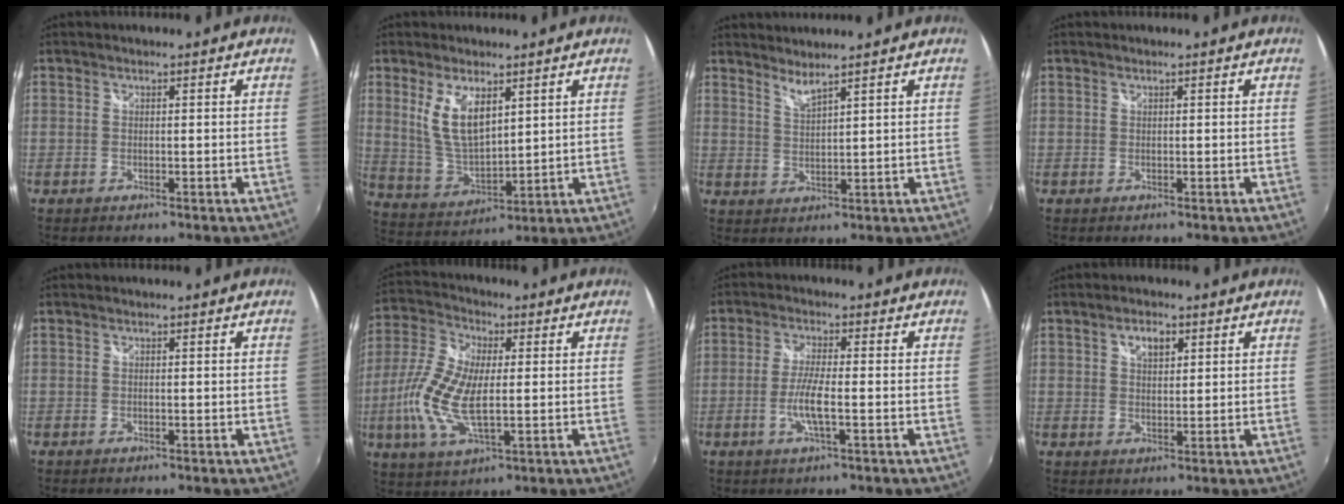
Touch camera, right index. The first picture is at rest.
{"total": 9.6, "force": [4.2, 4.1, 7.6], "torque": [-0.149, -0.003, 0.094]}
{"total": 2.8, "force": [2.5, -0.3, 1.2], "torque": [-0.024, -0.005, 0.043]}
{"total": 0.0}
{"total": 0.0}
{"total": 12.8, "force": [-1.1, 5.3, 11.6], "torque": [-0.257, 0.005, -0.027]}
{"total": 5.4, "force": [-1.6, 0.5, 5.1], "torque": [-0.105, -0.004, -0.032]}
{"total": 3.7, "force": [1.7, 2.1, 2.5], "torque": [-0.039, 0.008, 0.029]}